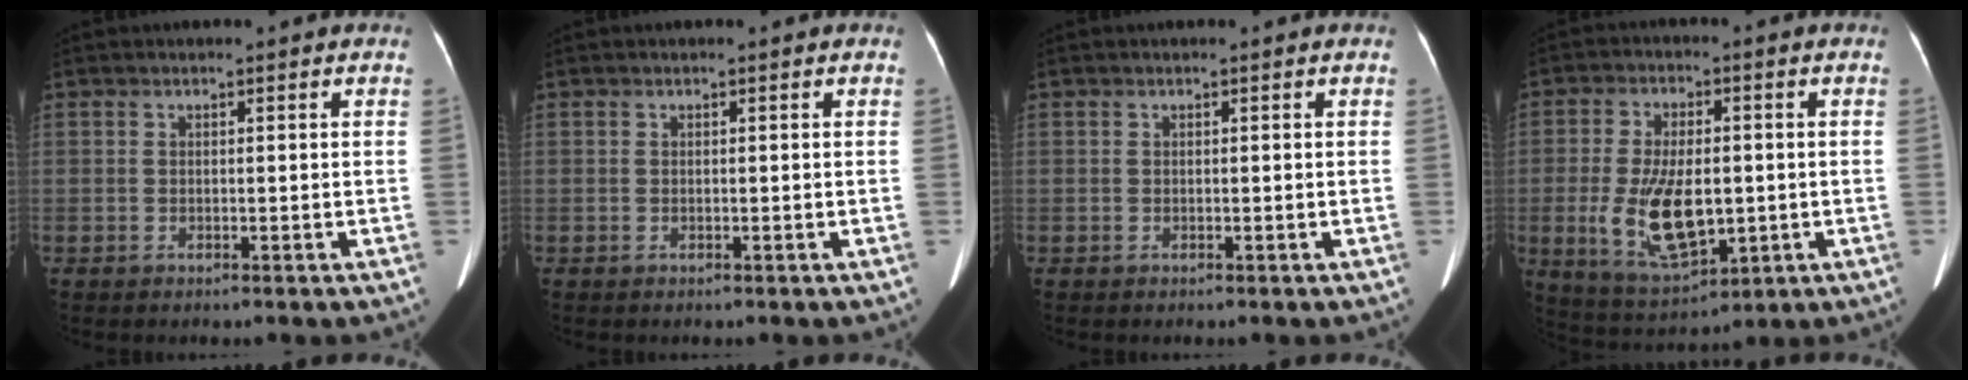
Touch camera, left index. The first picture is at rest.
{"total": 0.0}
{"total": 0.0}
{"total": 11.8, "force": [-1.6, 5.2, 10.5], "torque": [-0.209, -0.010, -0.013]}